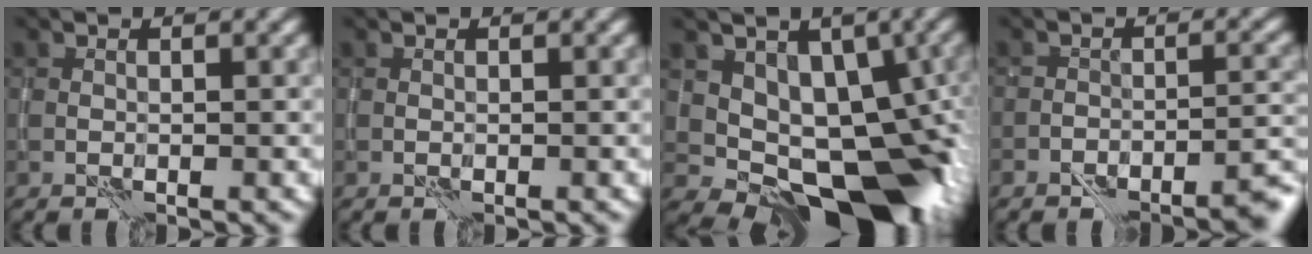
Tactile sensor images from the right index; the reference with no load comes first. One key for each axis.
{"total": 0.0}
{"total": 11.2, "fx": -0.6, "fy": 7.1, "fz": 8.7, "tx": -0.092, "ty": -0.003, "tz": -0.010}
{"total": 3.6, "fx": -3.3, "fy": 0.8, "fz": 1.0, "tx": 0.004, "ty": 0.012, "tz": -0.054}